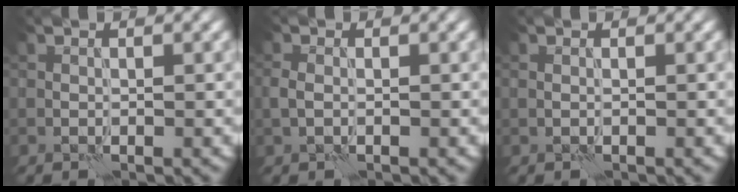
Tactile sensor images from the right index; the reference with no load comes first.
{"total": 1.3, "force": [-0.2, 0.9, 1.0], "torque": [-0.024, 0.002, -0.008]}
{"total": 0.0}